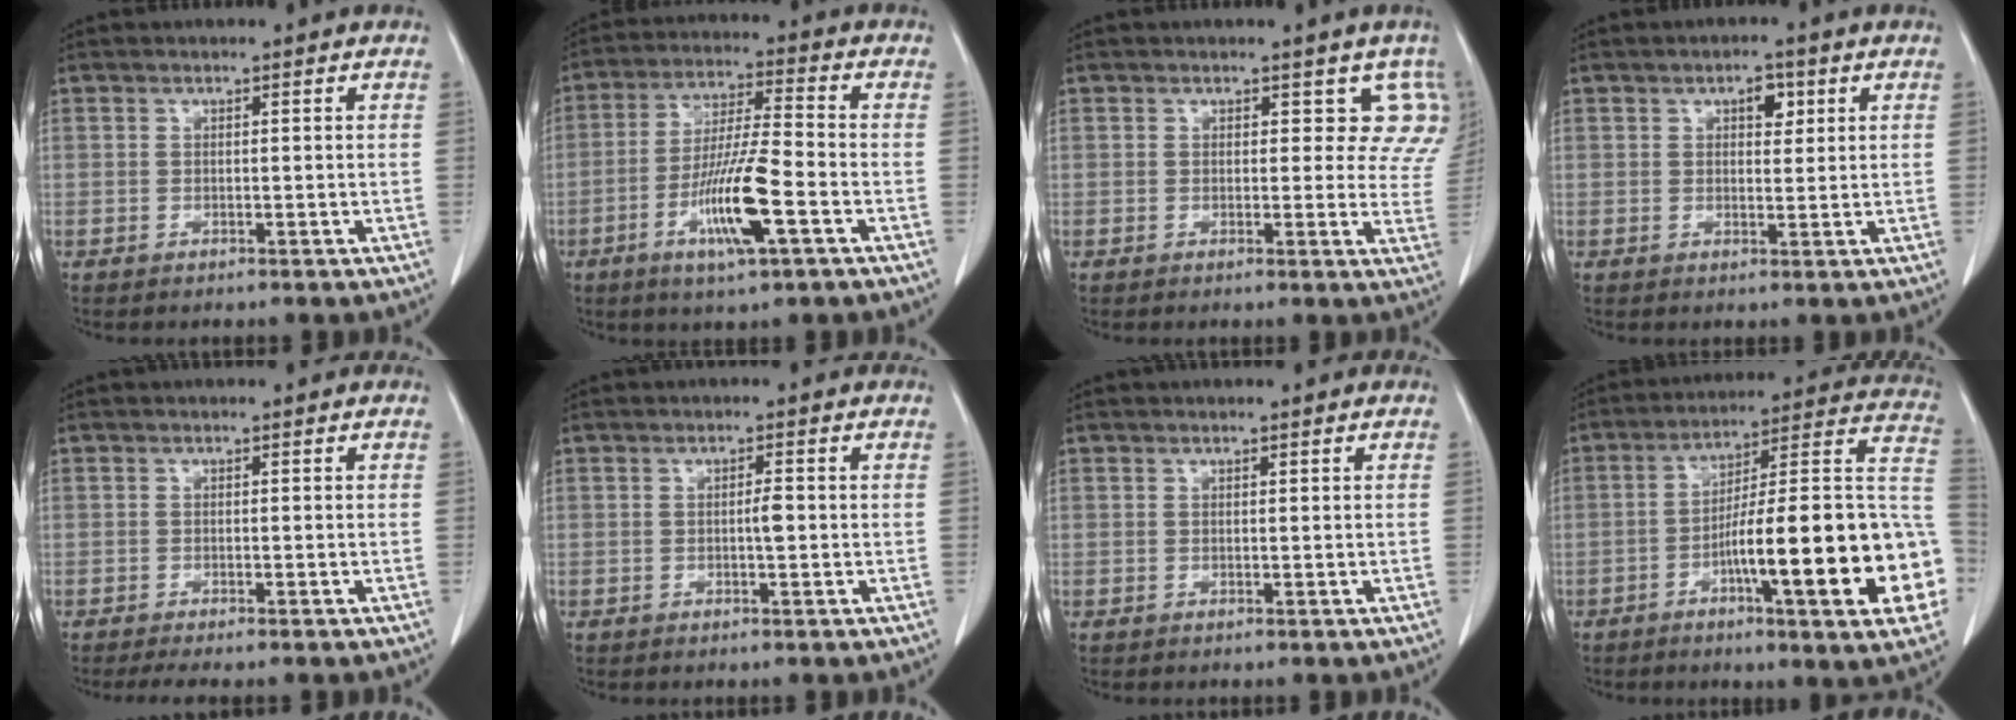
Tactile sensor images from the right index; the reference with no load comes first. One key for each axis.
{"total": 11.7, "fx": -4.4, "fy": 0.8, "fz": 10.8, "tx": -0.206, "ty": -0.011, "tz": -0.080}
{"total": 6.0, "fx": 4.1, "fy": 3.7, "fz": 2.4, "tx": 0.004, "ty": -0.006, "tz": 0.020}
{"total": 3.1, "fx": 1.4, "fy": 1.6, "fz": 2.3, "tx": -0.032, "ty": 0.004, "tz": 0.020}
{"total": 3.2, "fx": -2.6, "fy": 0.1, "fz": 1.9, "tx": -0.027, "ty": -0.007, "tz": -0.039}
{"total": 1.5, "fx": -0.1, "fy": 0.2, "fz": 1.5, "tx": -0.025, "ty": 0.004, "tz": 0.000}
{"total": 0.0}
{"total": 24.5, "fx": -6.8, "fy": 2.7, "fz": 23.4, "tx": -0.249, "ty": 0.019, "tz": -0.094}